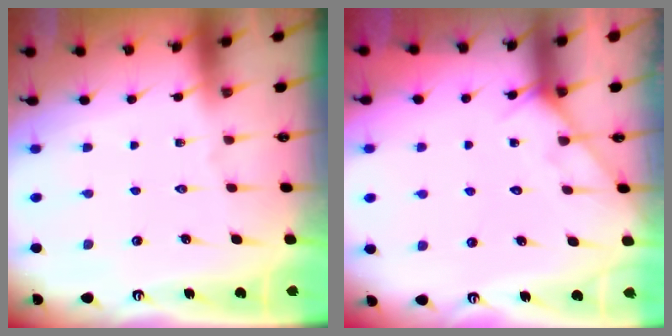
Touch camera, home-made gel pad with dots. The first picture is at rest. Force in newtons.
{"total": 5.6, "press": 5.6, "slide": 0.3}